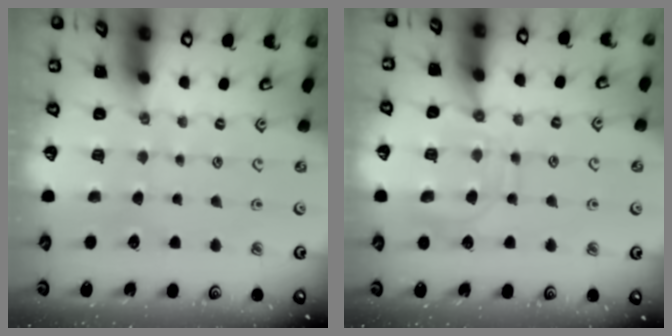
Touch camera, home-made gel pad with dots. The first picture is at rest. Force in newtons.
{"total": 11.7, "press": 11.7, "slide": 0.7}